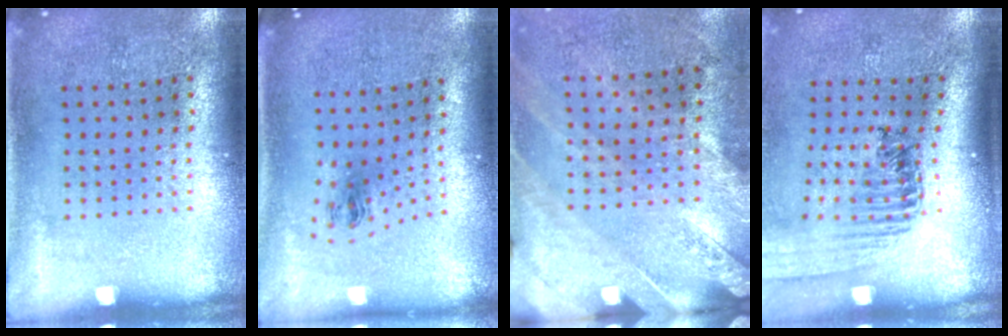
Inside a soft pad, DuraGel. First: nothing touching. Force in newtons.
{"total": 1.0, "press": 0.4, "slide": 0.9}
{"total": 2.4, "press": 2.0, "slide": 1.3}
{"total": 1.5, "press": 1.4, "slide": 0.3}